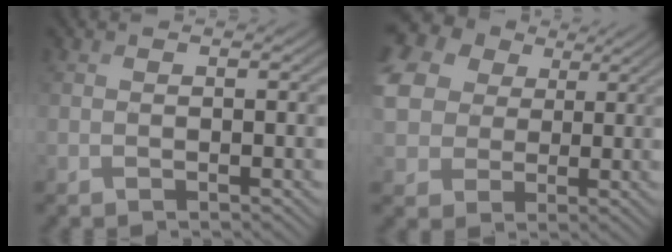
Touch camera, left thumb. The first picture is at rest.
{"total": 14.2, "force": [3.8, 11.5, 7.4], "torque": [-0.241, 0.017, 0.067]}